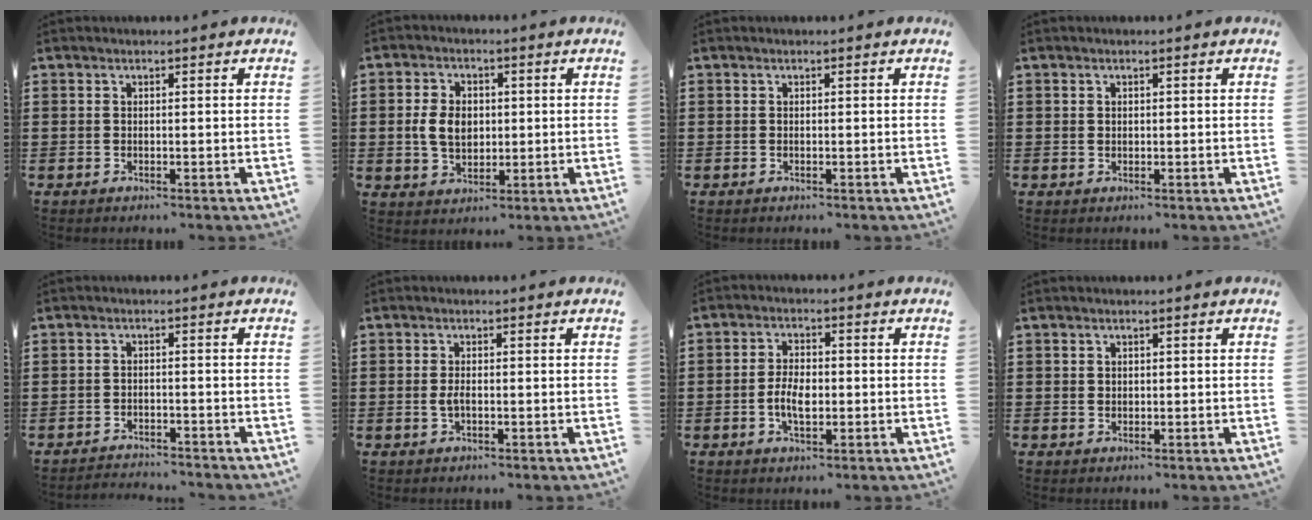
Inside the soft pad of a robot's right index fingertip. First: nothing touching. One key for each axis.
{"total": 5.7, "fx": 0.2, "fy": 4.0, "fz": 4.0, "tx": -0.091, "ty": 0.006, "tz": -0.004}
{"total": 0.0}
{"total": 0.7, "fx": 0.3, "fy": 0.6, "fz": 0.2, "tx": -0.005, "ty": 0.003, "tz": 0.006}
{"total": 2.3, "fx": -2.3, "fy": 0.1, "fz": -0.1, "tx": -0.007, "ty": 0.000, "tz": -0.051}
{"total": 1.7, "fx": -0.2, "fy": 0.5, "fz": 1.7, "tx": -0.040, "ty": -0.006, "tz": -0.006}
{"total": 4.6, "fx": -0.9, "fy": 2.4, "fz": 3.9, "tx": -0.085, "ty": 0.001, "tz": -0.019}
{"total": 0.9, "fx": 0.4, "fy": 0.7, "fz": 0.2, "tx": -0.006, "ty": 0.003, "tz": 0.008}